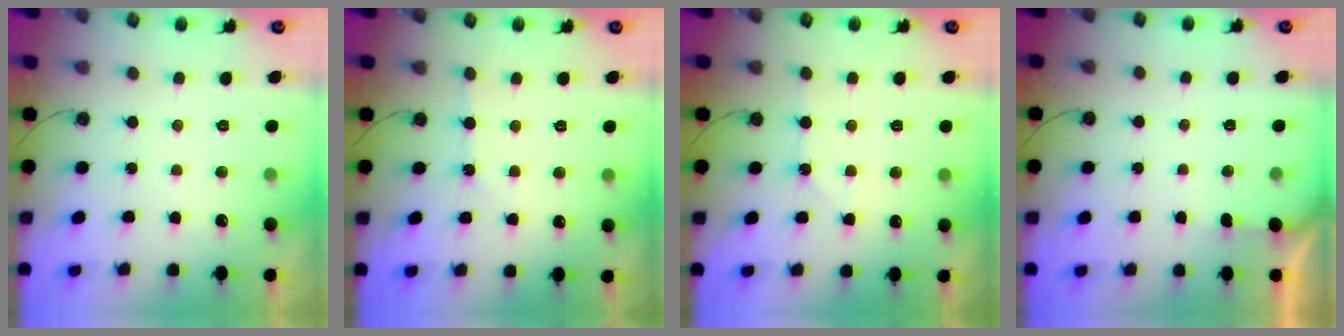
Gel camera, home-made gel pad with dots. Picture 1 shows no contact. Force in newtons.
{"total": 2.3, "press": 2.2, "slide": 0.4}
{"total": 5.6, "press": 5.5, "slide": 0.8}
{"total": 1.3, "press": 1.2, "slide": 0.2}